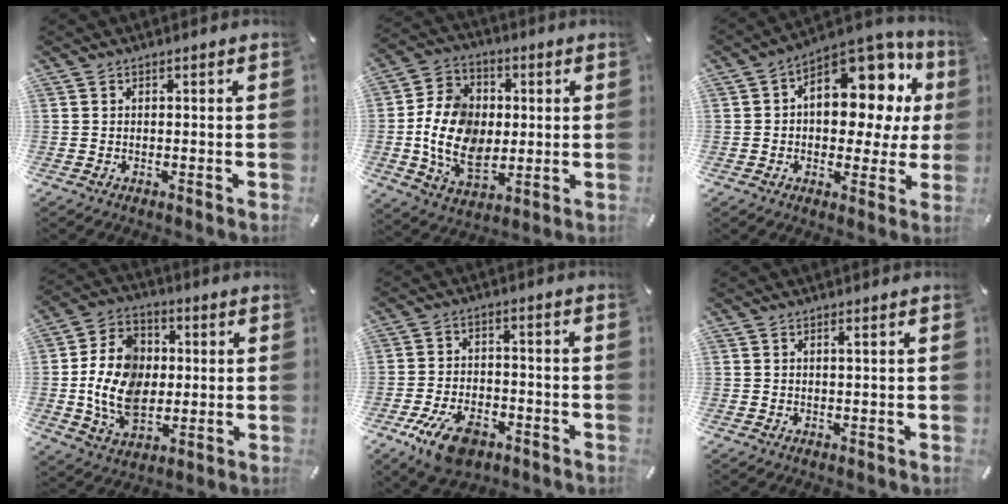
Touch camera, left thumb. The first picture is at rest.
{"total": 14.4, "force": [-0.8, 11.2, 9.1], "torque": [-0.197, 0.011, -0.011]}
{"total": 15.7, "force": [6.0, 9.6, 10.9], "torque": [-0.142, -0.053, 0.103]}
{"total": 15.4, "force": [-0.5, 11.7, 9.9], "torque": [-0.220, 0.012, -0.010]}
{"total": 10.2, "force": [-5.6, 5.8, 6.3], "torque": [-0.128, 0.025, -0.098]}
{"total": 0.8, "force": [0.3, 0.0, 0.8], "torque": [-0.013, 0.000, 0.004]}